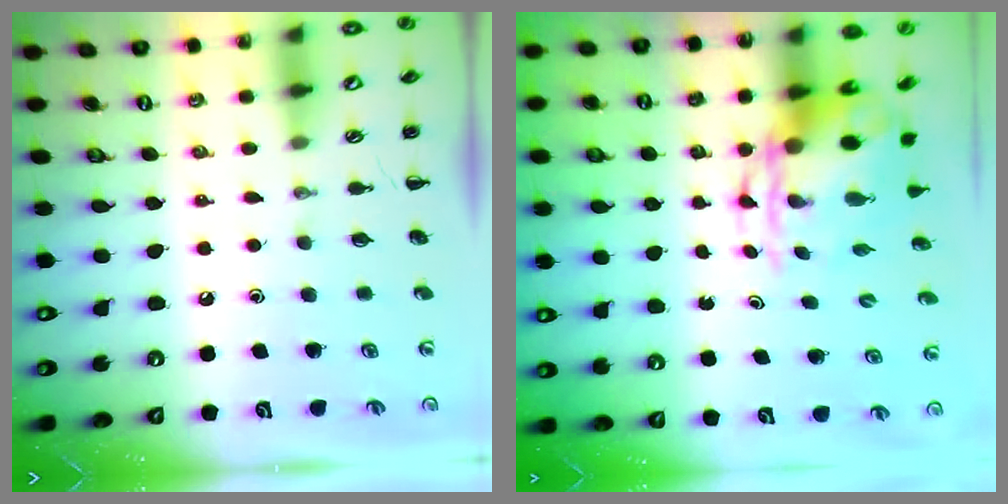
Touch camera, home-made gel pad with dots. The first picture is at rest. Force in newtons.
{"total": 6.3, "press": 6.0, "slide": 1.8}